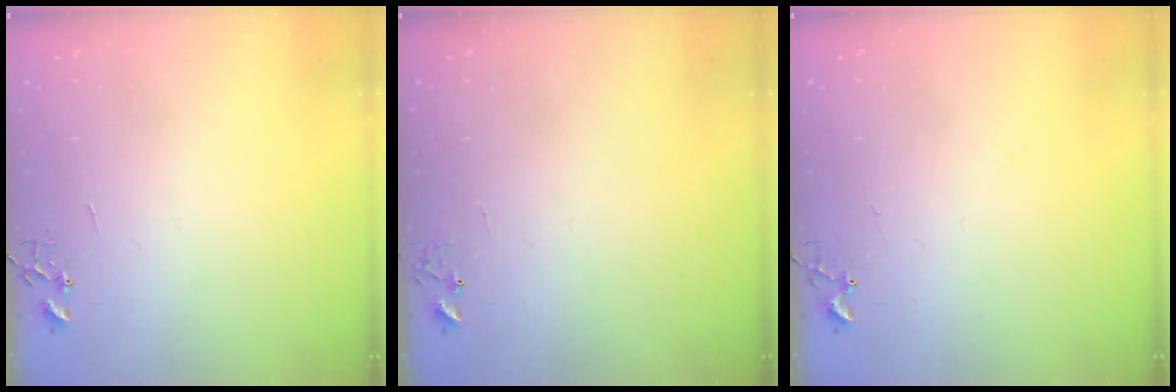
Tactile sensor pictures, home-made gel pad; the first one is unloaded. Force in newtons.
{"total": 6.5, "press": 6.5, "slide": 0.5}
{"total": 4.9, "press": 4.9, "slide": 0.5}